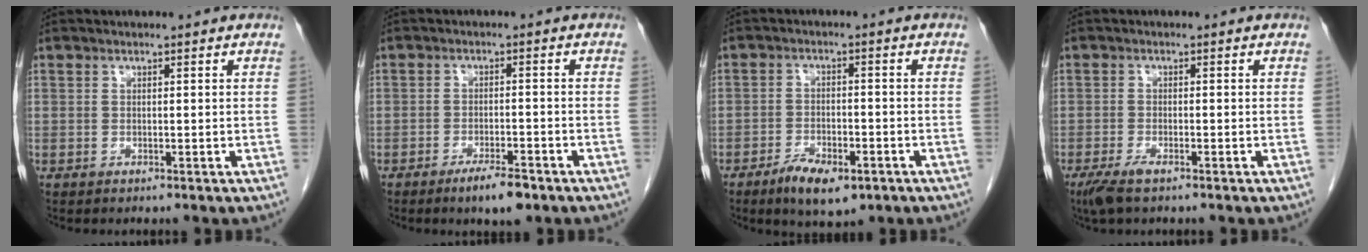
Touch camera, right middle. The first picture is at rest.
{"total": 4.7, "force": [-3.2, 0.9, 3.3], "torque": [-0.059, -0.005, -0.050]}
{"total": 6.8, "force": [-4.2, 2.6, 4.7], "torque": [-0.083, -0.007, -0.062]}
{"total": 5.7, "force": [-3.2, 3.0, 3.6], "torque": [-0.069, -0.007, -0.049]}